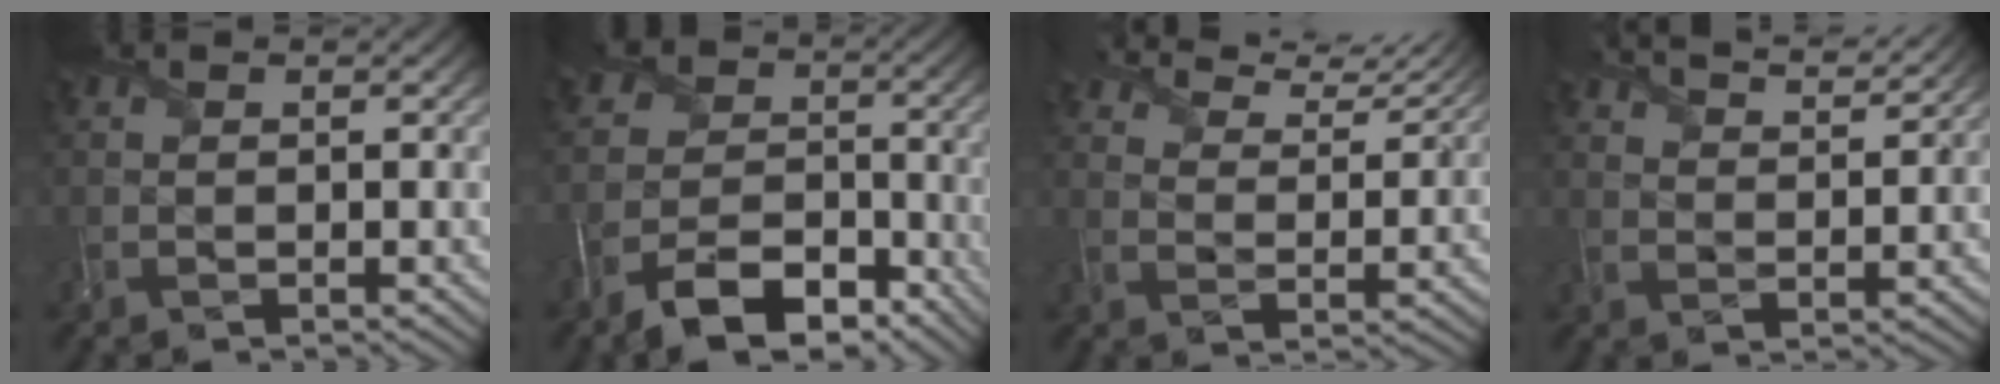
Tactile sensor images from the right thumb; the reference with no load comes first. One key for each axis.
{"total": 10.8, "fx": -6.7, "fy": 6.6, "fz": 5.3, "tx": -0.093, "ty": -0.025, "tz": -0.129}
{"total": 8.2, "fx": 7.1, "fy": 2.3, "fz": 3.3, "tx": -0.075, "ty": 0.009, "tz": 0.118}
{"total": 7.5, "fx": 6.4, "fy": 1.9, "fz": 3.4, "tx": -0.063, "ty": 0.004, "tz": 0.092}